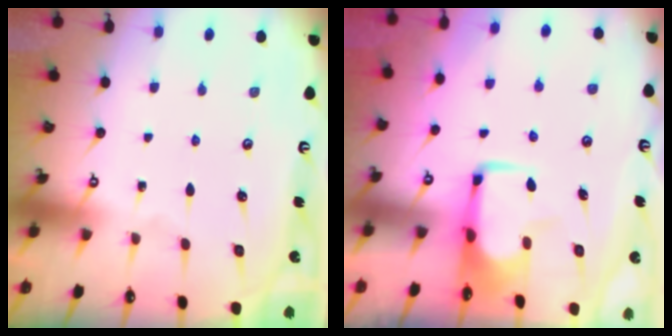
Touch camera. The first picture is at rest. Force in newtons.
{"total": 1.7, "press": 1.6, "slide": 0.5}